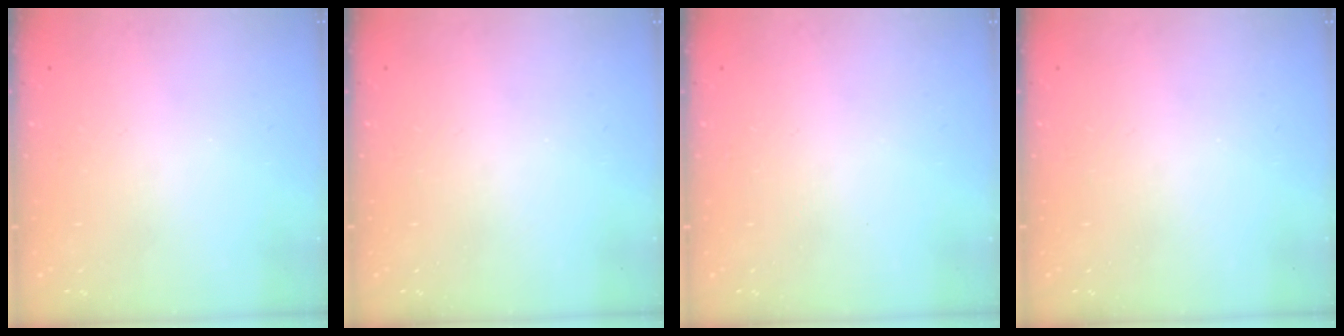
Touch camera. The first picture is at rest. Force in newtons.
{"total": 0.0}
{"total": 0.0}
{"total": 0.0}